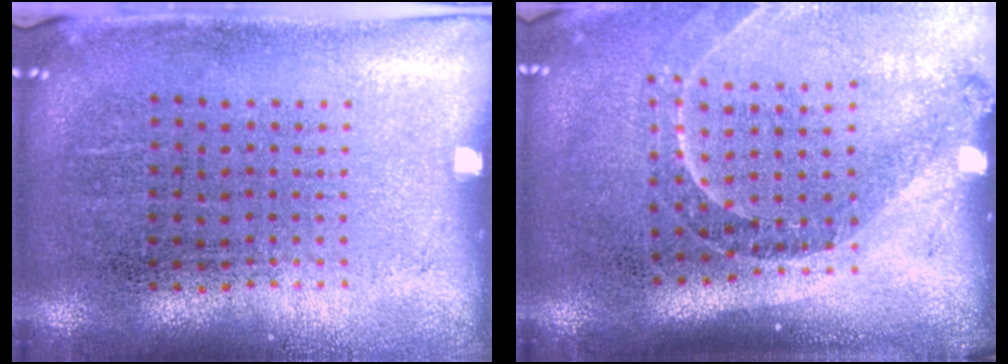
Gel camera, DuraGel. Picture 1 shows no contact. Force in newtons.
{"total": 1.4, "press": 1.3, "slide": 0.7}